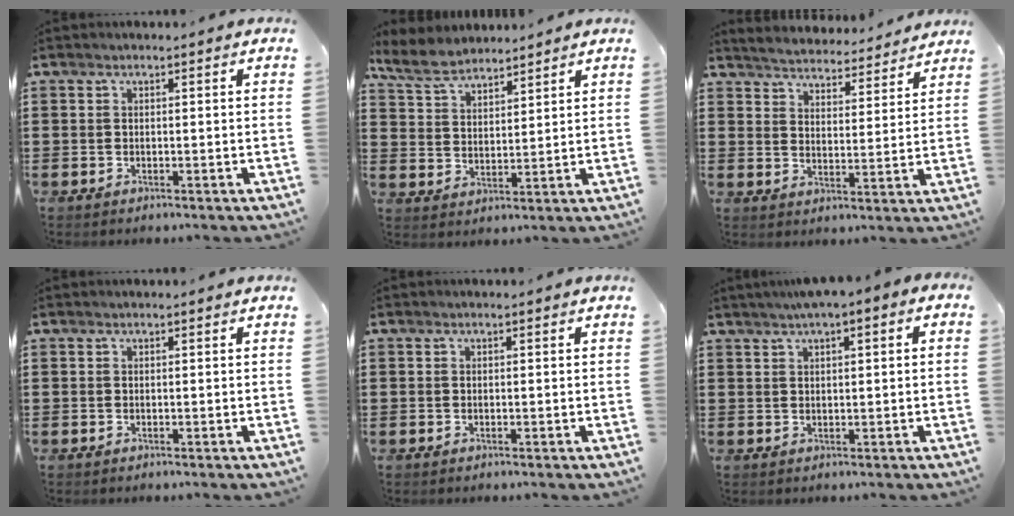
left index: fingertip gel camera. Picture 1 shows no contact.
{"total": 6.0, "force": [5.3, 2.0, 1.9], "torque": [-0.058, -0.008, 0.098]}
{"total": 4.3, "force": [4.3, -0.2, -0.4], "torque": [-0.017, -0.035, 0.071]}
{"total": 0.0}
{"total": 0.0}
{"total": 1.7, "force": [0.6, 0.4, 1.6], "torque": [-0.029, 0.004, 0.010]}